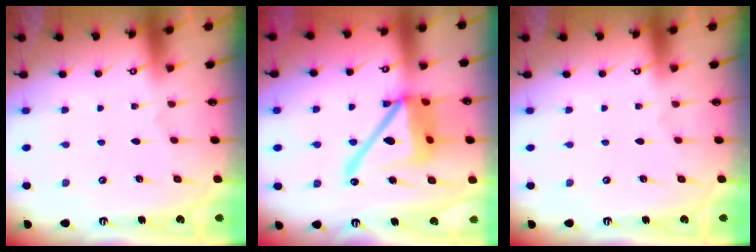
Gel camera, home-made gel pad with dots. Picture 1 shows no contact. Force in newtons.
{"total": 19.2, "press": 19.1, "slide": 2.4}
{"total": 0.0}